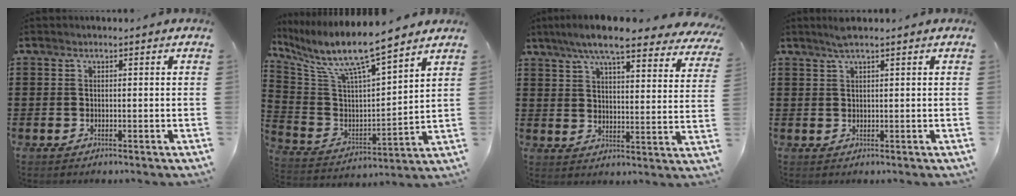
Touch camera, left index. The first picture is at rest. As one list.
[{"total": 9.8, "force": [7.8, 1.1, 5.8], "torque": [-0.143, -0.052, 0.130]}, {"total": 8.9, "force": [7.5, 0.4, 4.8], "torque": [-0.111, -0.030, 0.129]}, {"total": 1.9, "force": [1.4, 0.0, 1.3], "torque": [-0.027, 0.001, 0.026]}]